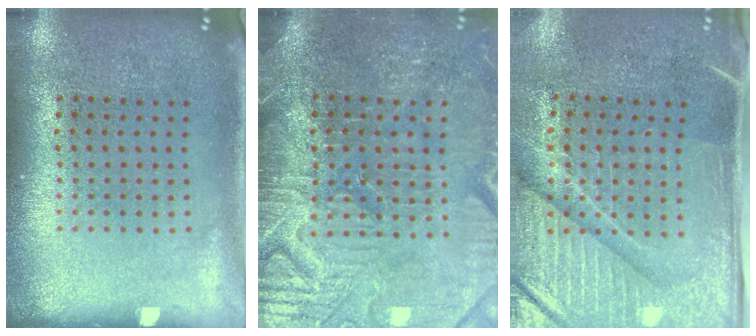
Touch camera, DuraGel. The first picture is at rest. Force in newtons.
{"total": 3.9, "press": 3.7, "slide": 1.2}
{"total": 4.5, "press": 3.9, "slide": 2.3}